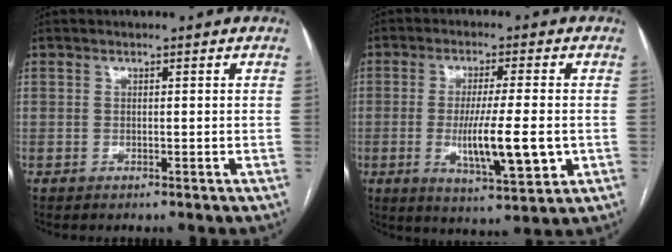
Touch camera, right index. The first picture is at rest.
{"total": 11.2, "force": [-2.0, 1.4, 10.9], "torque": [-0.185, -0.024, -0.030]}